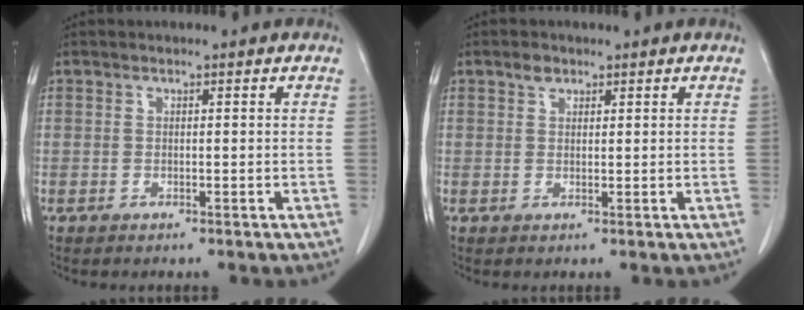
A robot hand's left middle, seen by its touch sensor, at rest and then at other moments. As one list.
[{"total": 1.5, "force": [1.1, 0.9, 0.6], "torque": [-0.011, 0.001, 0.018]}]